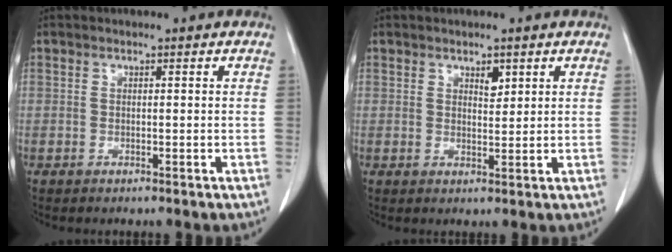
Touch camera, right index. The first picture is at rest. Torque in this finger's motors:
{"motor_torque": [0.07, -0.01, 0.00, 0.01]}